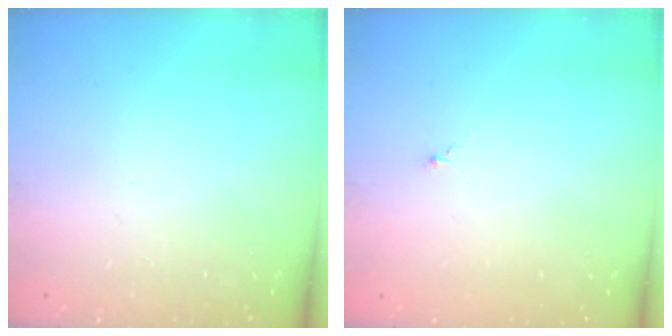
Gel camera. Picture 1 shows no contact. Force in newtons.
{"total": 1.0, "press": 0.8, "slide": 0.5}